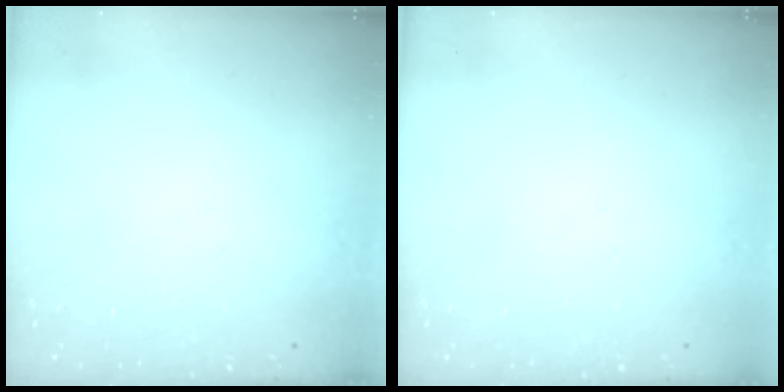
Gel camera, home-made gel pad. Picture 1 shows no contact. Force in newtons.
{"total": 0.0}